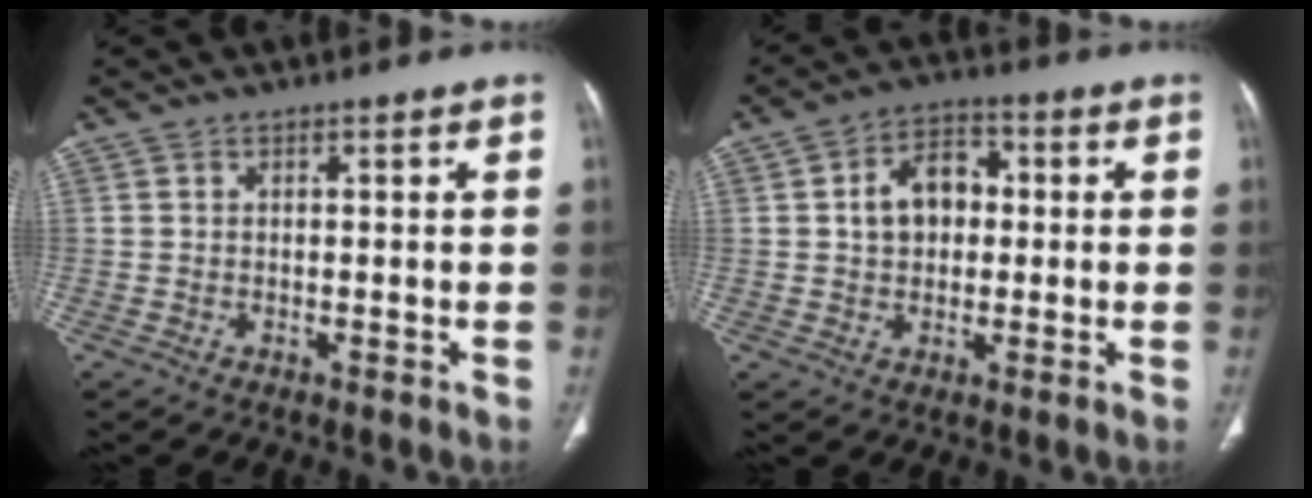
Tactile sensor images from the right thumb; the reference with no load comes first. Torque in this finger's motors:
{"motor_torque": [-0.06, 0.09, 0.11, 0.01, 0.22]}